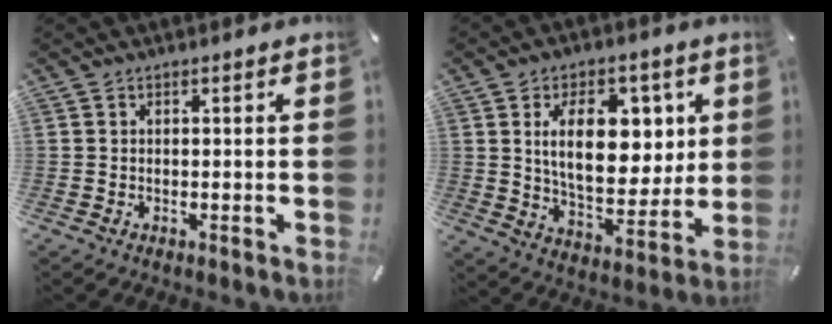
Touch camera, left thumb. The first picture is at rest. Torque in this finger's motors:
{"motor_torque": [0.67, 0.70, 1.52, -1.25, 0.37]}